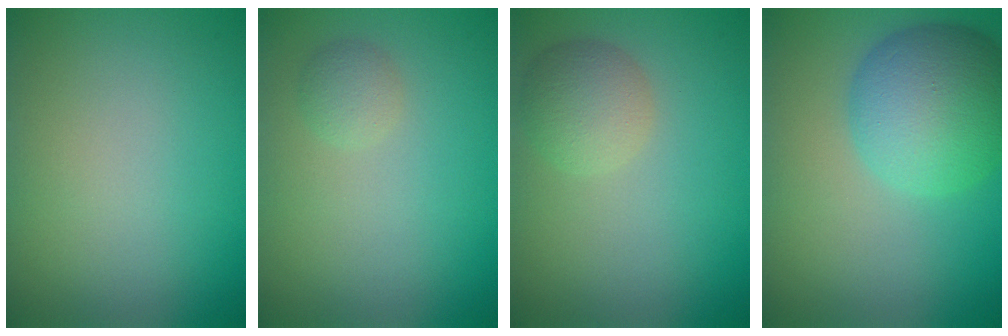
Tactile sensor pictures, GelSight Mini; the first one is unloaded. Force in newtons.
{"total": 1.3, "press": 1.3, "slide": 0.1}
{"total": 3.2, "press": 3.2, "slide": 0.1}
{"total": 7.9, "press": 7.9, "slide": 0.3}